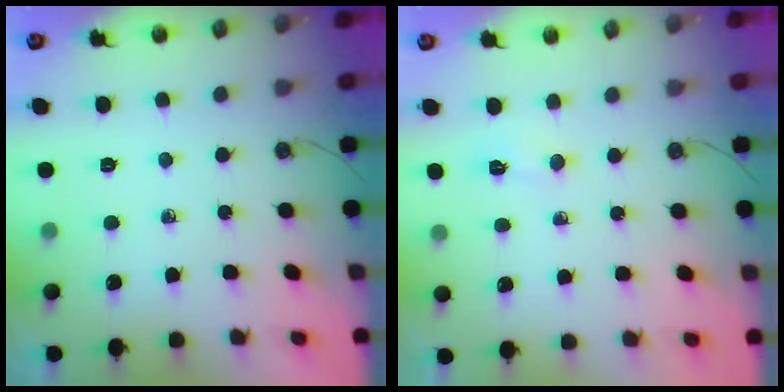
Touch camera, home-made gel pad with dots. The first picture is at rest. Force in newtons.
{"total": 2.8, "press": 2.7, "slide": 0.5}